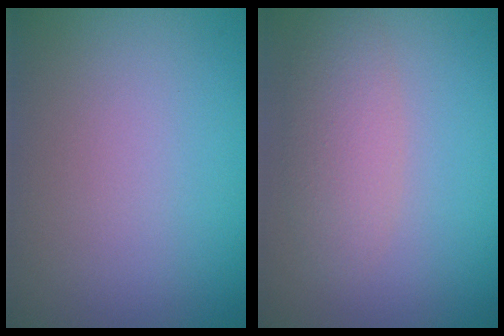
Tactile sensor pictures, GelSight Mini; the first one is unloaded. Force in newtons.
{"total": 3.2, "press": 3.2, "slide": 0.2}